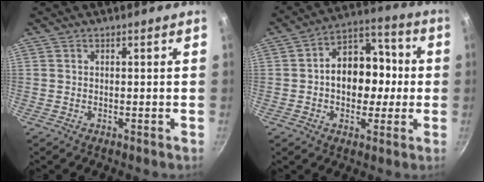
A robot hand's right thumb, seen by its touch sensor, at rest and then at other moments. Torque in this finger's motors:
{"motor_torque": [-0.16, 0.45, 0.17, 0.25, 0.32]}